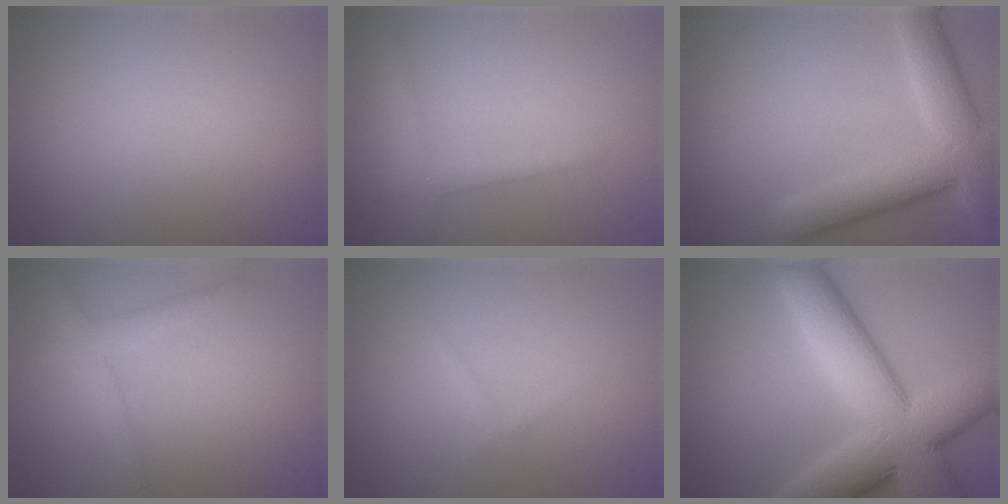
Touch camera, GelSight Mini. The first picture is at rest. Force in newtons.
{"total": 2.2, "press": 2.2, "slide": 0.1}
{"total": 7.5, "press": 7.5, "slide": 0.4}
{"total": 2.4, "press": 2.4, "slide": 0.2}
{"total": 0.6, "press": 0.6, "slide": 0.0}
{"total": 12.4, "press": 12.4, "slide": 0.3}